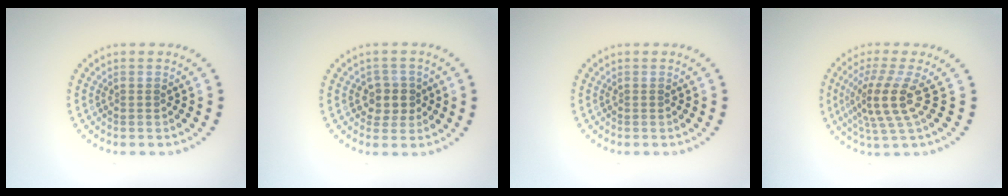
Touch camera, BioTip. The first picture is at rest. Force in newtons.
{"total": 2.3, "press": 2.2, "slide": 0.9}
{"total": 0.0}
{"total": 4.3, "press": 3.0, "slide": 3.0}